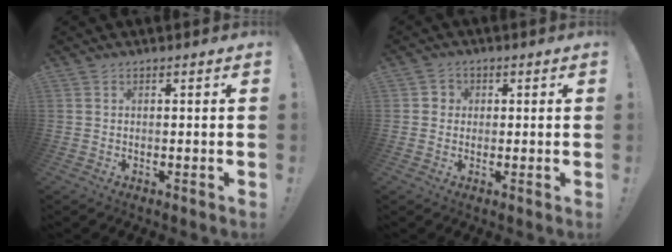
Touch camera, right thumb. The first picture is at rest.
{"total": 2.6, "force": [-0.1, 2.5, 0.7], "torque": [-0.012, 0.005, -0.003]}